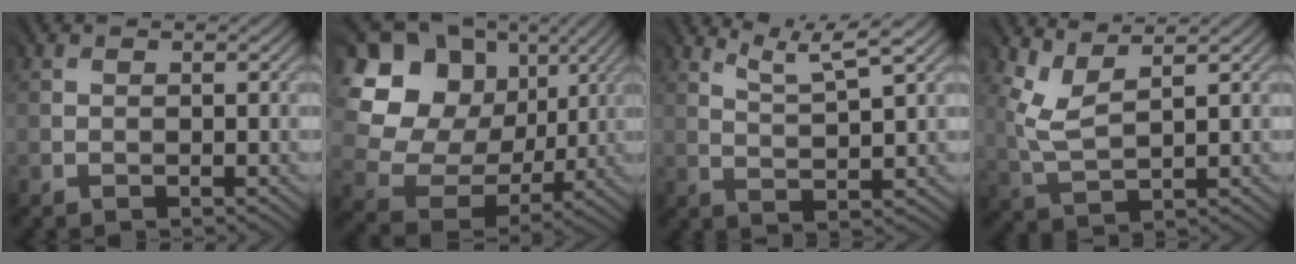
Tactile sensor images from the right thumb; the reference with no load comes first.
{"total": 17.6, "force": [5.7, 14.6, 8.1], "torque": [-0.246, 0.037, 0.144]}
{"total": 4.9, "force": [3.7, 0.2, 3.1], "torque": [-0.062, 0.004, 0.080]}
{"total": 3.9, "force": [3.0, 1.0, 2.3], "torque": [-0.067, 0.001, 0.072]}